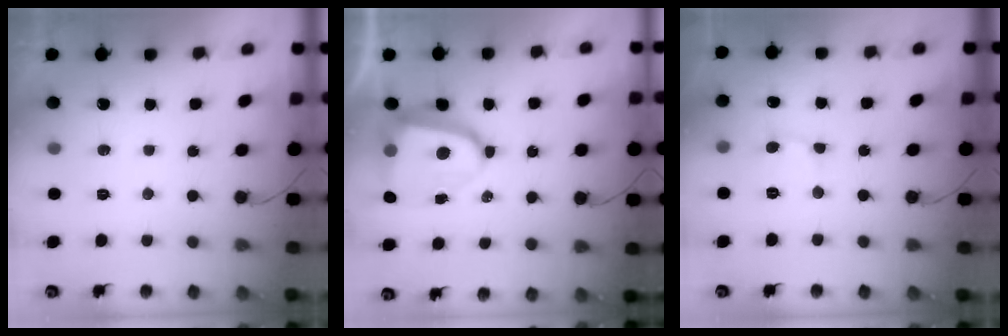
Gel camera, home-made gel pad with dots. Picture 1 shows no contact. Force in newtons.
{"total": 10.3, "press": 10.2, "slide": 1.6}
{"total": 3.3, "press": 3.3, "slide": 0.2}